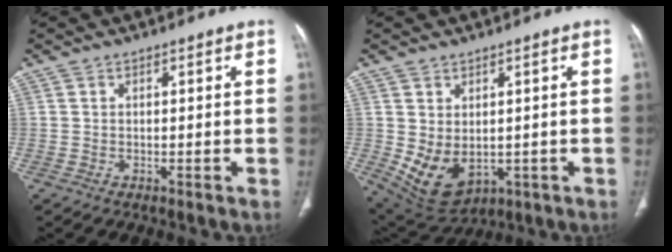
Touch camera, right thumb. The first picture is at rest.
{"total": 9.3, "force": [-0.7, 6.3, 6.8], "torque": [-0.108, -0.007, 0.020]}